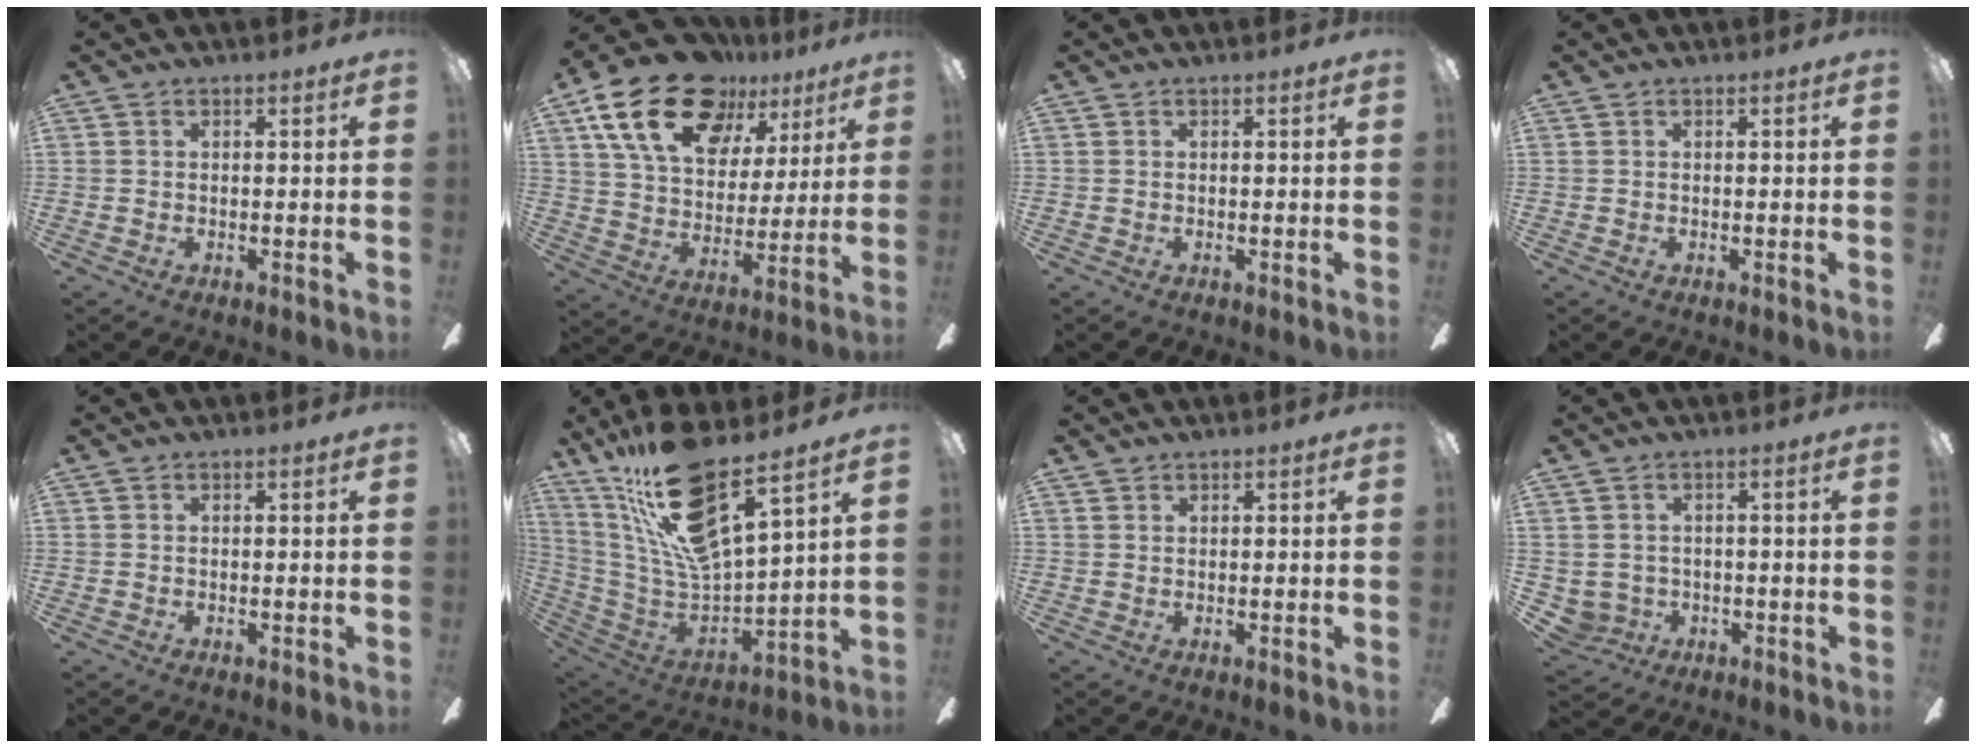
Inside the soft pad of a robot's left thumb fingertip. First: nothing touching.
{"total": 22.4, "force": [13.7, 12.6, 12.4], "torque": [-0.217, -0.066, 0.248]}
{"total": 0.0}
{"total": 0.0}
{"total": 0.0}
{"total": 21.0, "force": [14.7, 4.9, 14.3], "torque": [-0.284, -0.096, 0.248]}
{"total": 1.1, "force": [0.9, 0.6, 0.0], "torque": [-0.001, 0.000, 0.018]}
{"total": 3.8, "force": [0.2, 3.8, 0.8], "torque": [-0.039, 0.001, 0.003]}